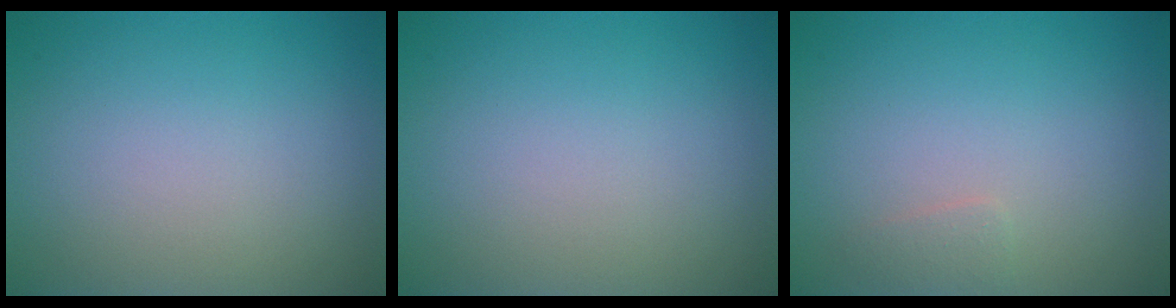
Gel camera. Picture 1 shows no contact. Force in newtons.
{"total": 0.0}
{"total": 0.9, "press": 0.9, "slide": 0.0}